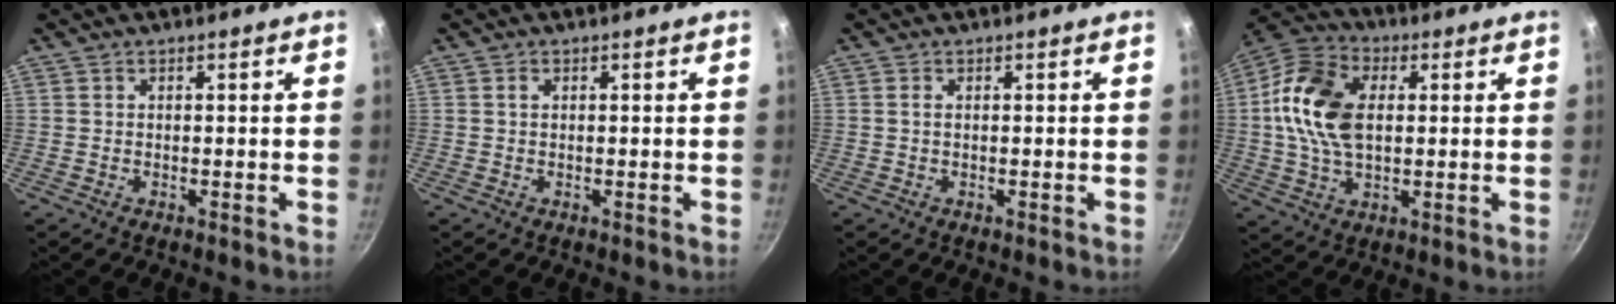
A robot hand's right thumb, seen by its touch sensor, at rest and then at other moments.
{"total": 0.6, "force": [0.2, 0.4, 0.4], "torque": [-0.006, 0.003, 0.003]}
{"total": 1.2, "force": [-0.6, -1.0, 0.2], "torque": [-0.027, 0.001, -0.016]}
{"total": 4.2, "force": [-1.5, 3.4, 1.9], "torque": [-0.028, 0.028, -0.047]}